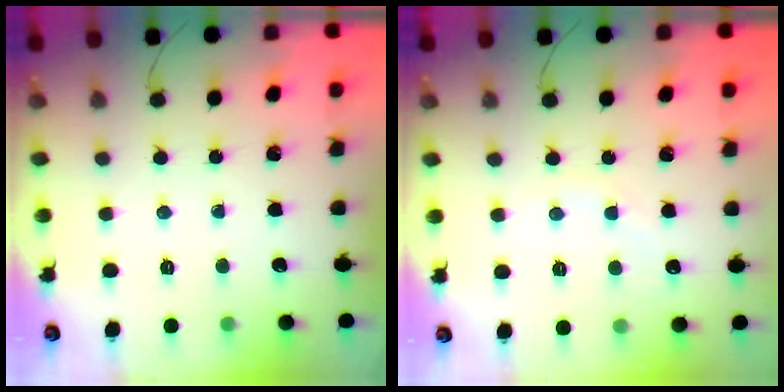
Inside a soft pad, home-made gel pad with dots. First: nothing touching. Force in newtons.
{"total": 4.0, "press": 3.8, "slide": 1.4}